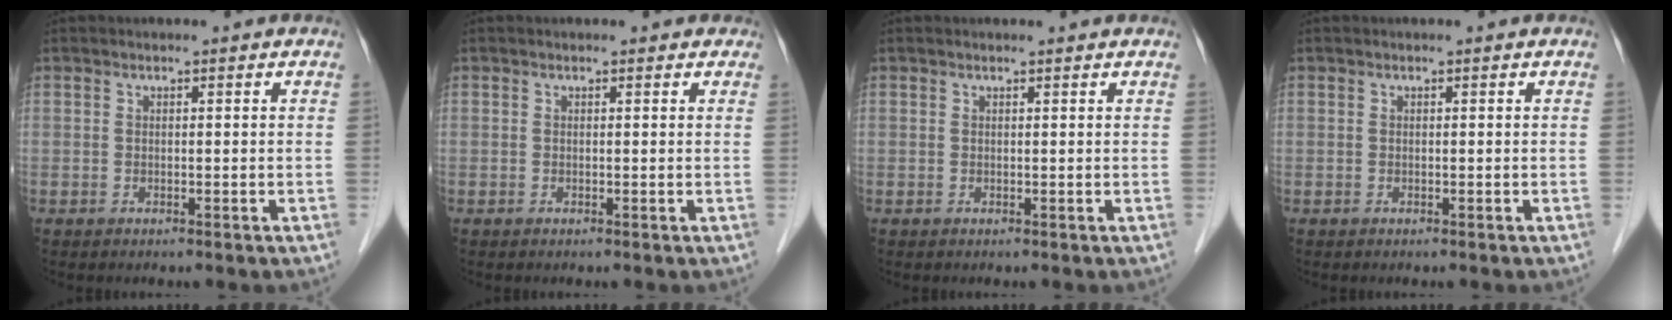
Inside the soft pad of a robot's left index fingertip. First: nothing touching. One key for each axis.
{"total": 1.0, "fx": 0.7, "fy": 0.7, "fz": 0.1, "tx": 0.001, "ty": -0.001, "tz": -0.001}
{"total": 0.9, "fx": 0.9, "fy": 0.1, "fz": 0.1, "tx": -0.010, "ty": 0.004, "tz": 0.010}
{"total": 0.0}